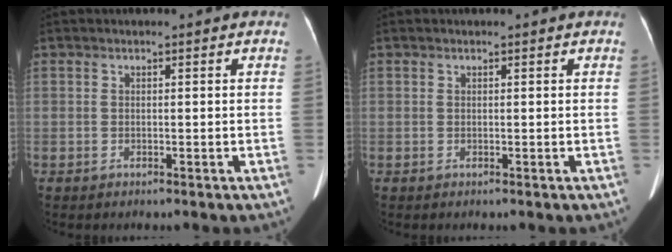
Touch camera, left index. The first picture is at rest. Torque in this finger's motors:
{"motor_torque": [-0.08, 0.12, 0.01, 0.01]}